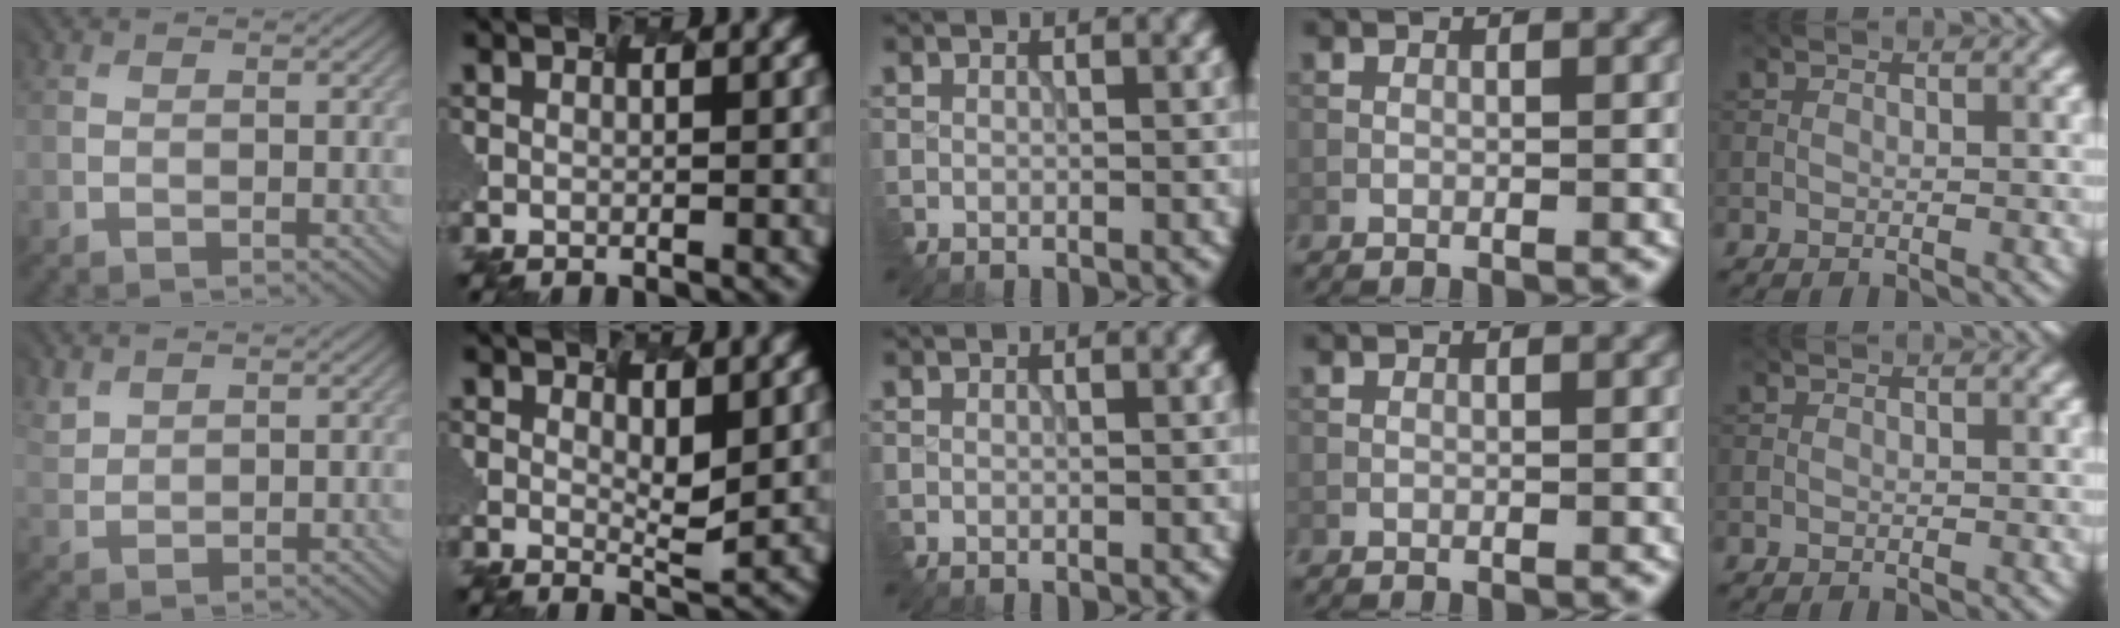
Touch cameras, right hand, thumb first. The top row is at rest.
{"thumb": {"total": 2.4, "force": [2.2, 0.7, -0.6], "torque": [-0.005, 0.002, 0.049]}, "index": {"total": 1.0, "force": [0.0, -1.0, 0.2], "torque": [-0.034, -0.023, 0.034]}}